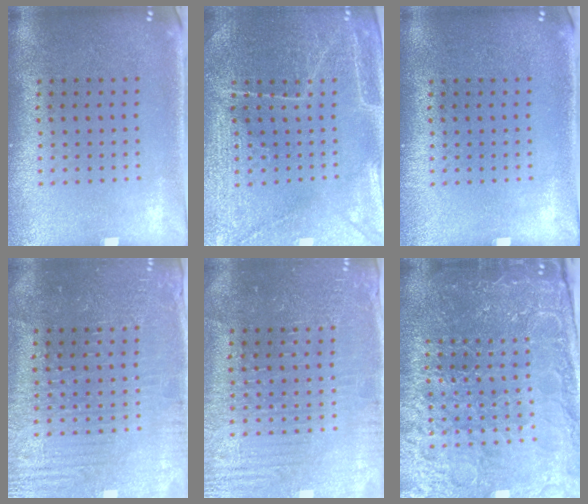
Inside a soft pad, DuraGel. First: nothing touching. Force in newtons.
{"total": 3.6, "press": 3.5, "slide": 0.7}
{"total": 0.0}
{"total": 3.5, "press": 3.5, "slide": 0.6}
{"total": 3.5, "press": 3.5, "slide": 0.6}
{"total": 5.5, "press": 5.0, "slide": 2.3}